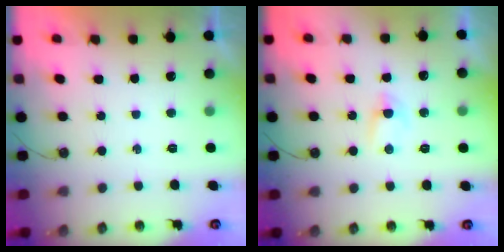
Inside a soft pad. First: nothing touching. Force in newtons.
{"total": 3.2, "press": 3.1, "slide": 0.5}